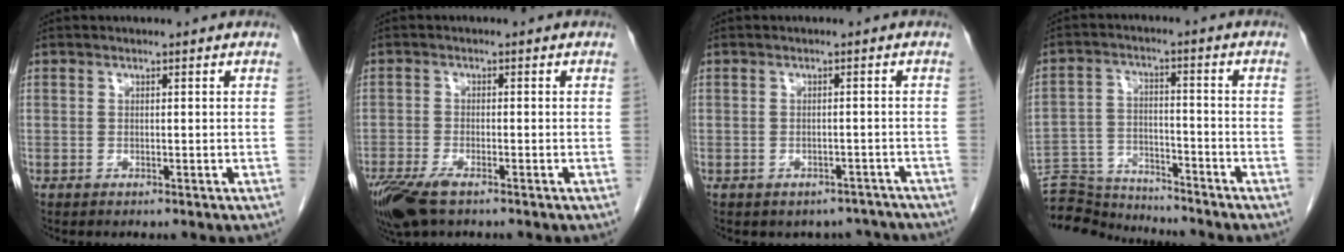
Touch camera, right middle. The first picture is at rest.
{"total": 7.1, "force": [-4.8, 2.2, 4.7], "torque": [-0.093, -0.017, -0.086]}
{"total": 5.5, "force": [-4.8, 2.7, -0.1], "torque": [0.017, 0.017, -0.050]}
{"total": 11.6, "force": [-11.4, 1.4, 1.2], "torque": [-0.019, 0.018, -0.194]}